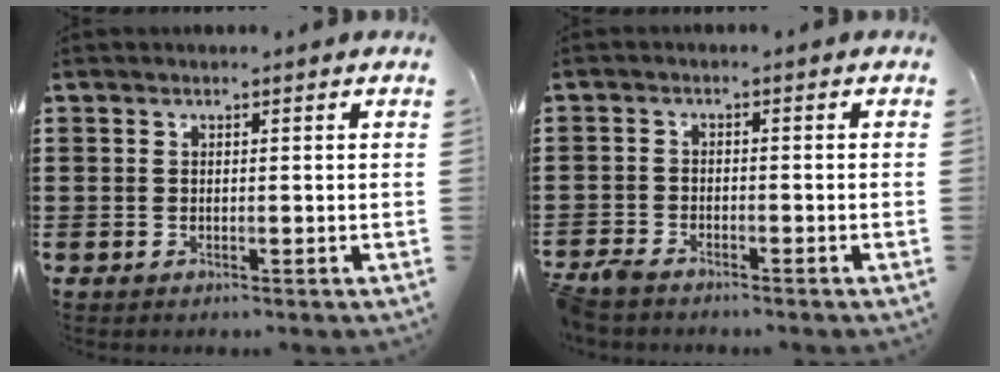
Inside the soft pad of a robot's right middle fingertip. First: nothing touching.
{"total": 2.3, "force": [-2.2, 0.4, 0.5], "torque": [-0.033, -0.004, -0.053]}